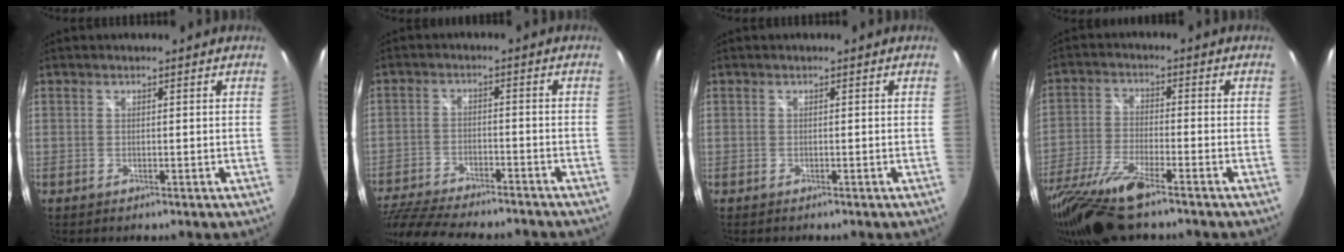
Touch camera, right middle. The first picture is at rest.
{"total": 20.7, "force": [-17.4, 5.7, 9.7], "torque": [-0.213, -0.036, -0.269]}
{"total": 0.0}
{"total": 15.4, "force": [-12.0, 2.1, 9.5], "torque": [-0.215, -0.045, -0.231]}